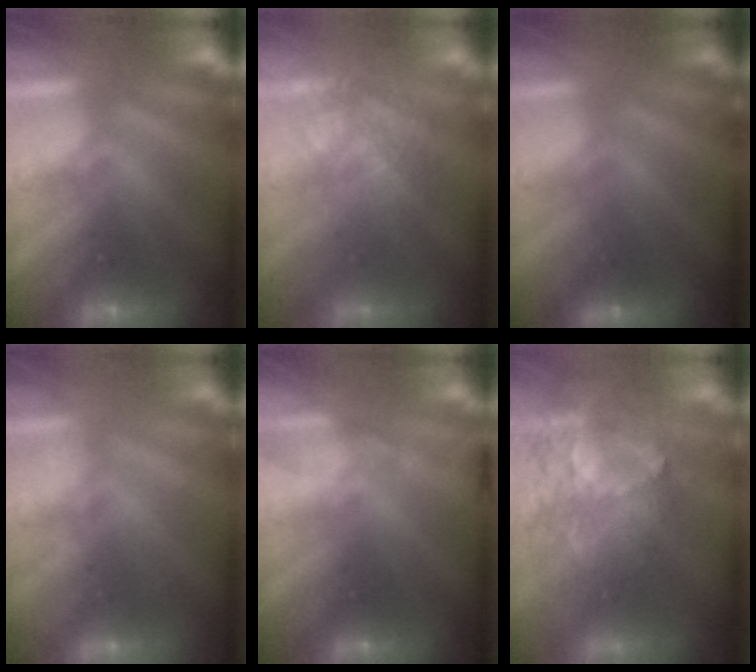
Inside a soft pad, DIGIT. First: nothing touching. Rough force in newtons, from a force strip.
{"total": 2.7}
{"total": 1.6}
{"total": 2.0}
{"total": 4.8}
{"total": 10.9}